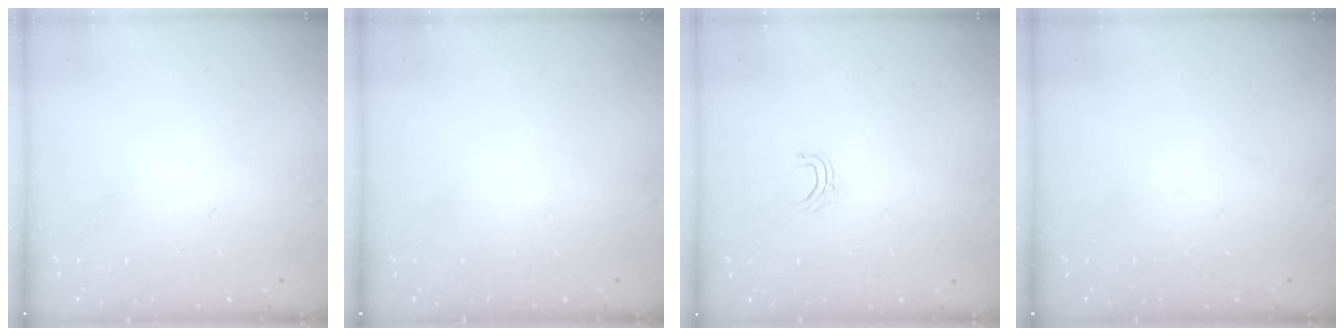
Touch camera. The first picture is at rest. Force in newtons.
{"total": 0.0}
{"total": 3.8, "press": 3.8, "slide": 0.2}
{"total": 0.0}